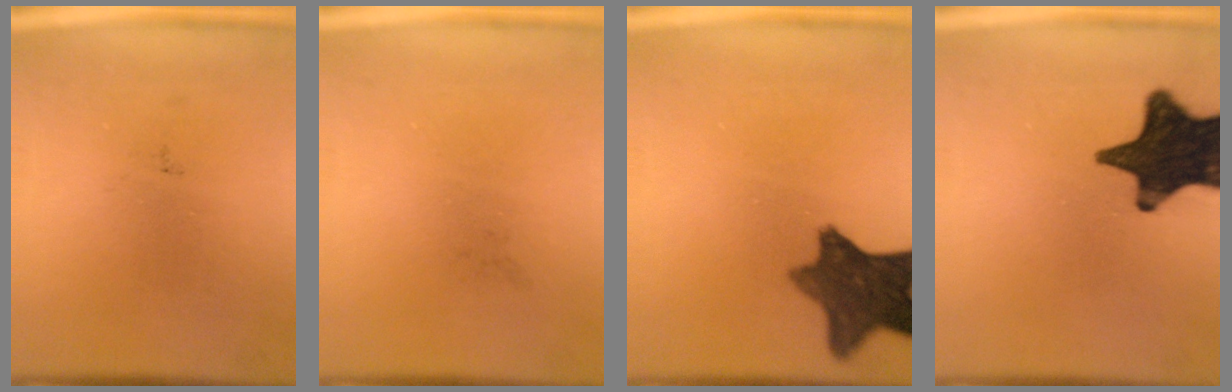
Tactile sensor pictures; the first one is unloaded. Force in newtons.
{"total": 0.0}
{"total": 10.8}
{"total": 17.4}